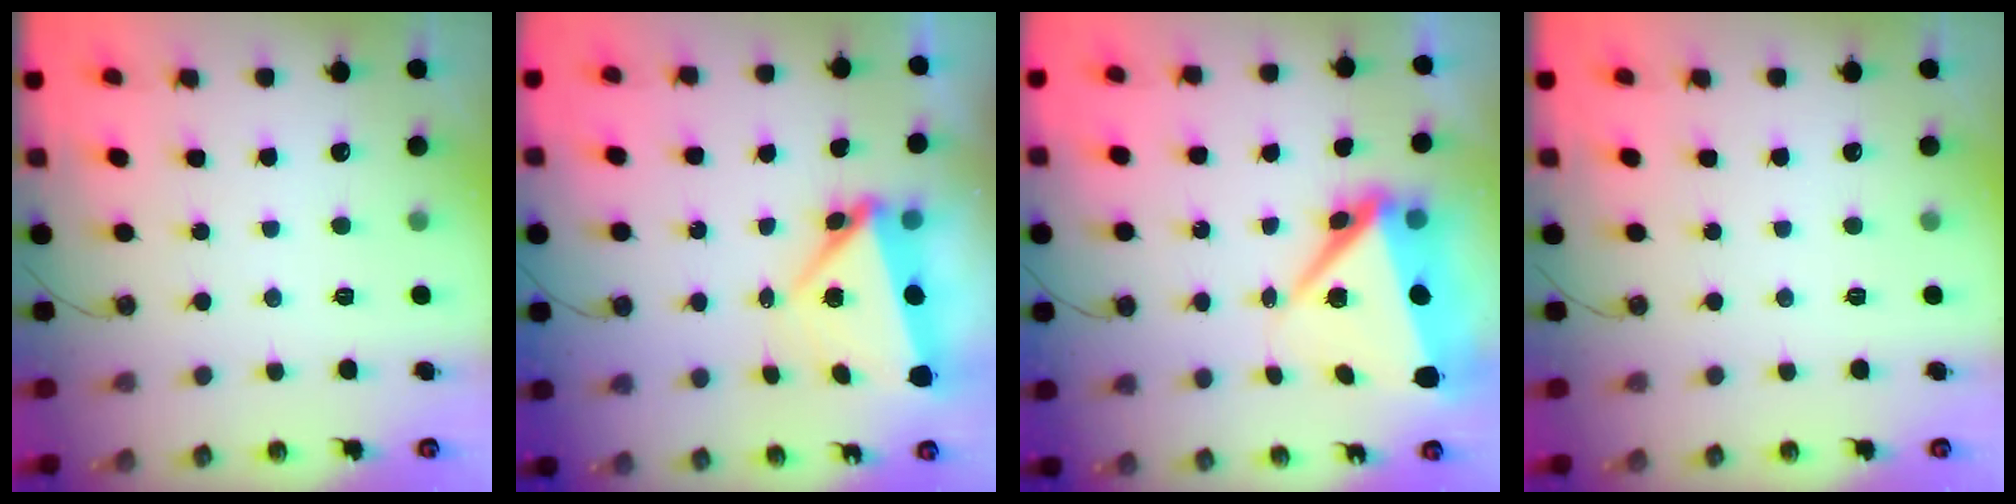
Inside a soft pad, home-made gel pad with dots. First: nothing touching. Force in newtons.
{"total": 5.3, "press": 5.3, "slide": 0.9}
{"total": 10.5, "press": 10.3, "slide": 1.9}
{"total": 0.0}